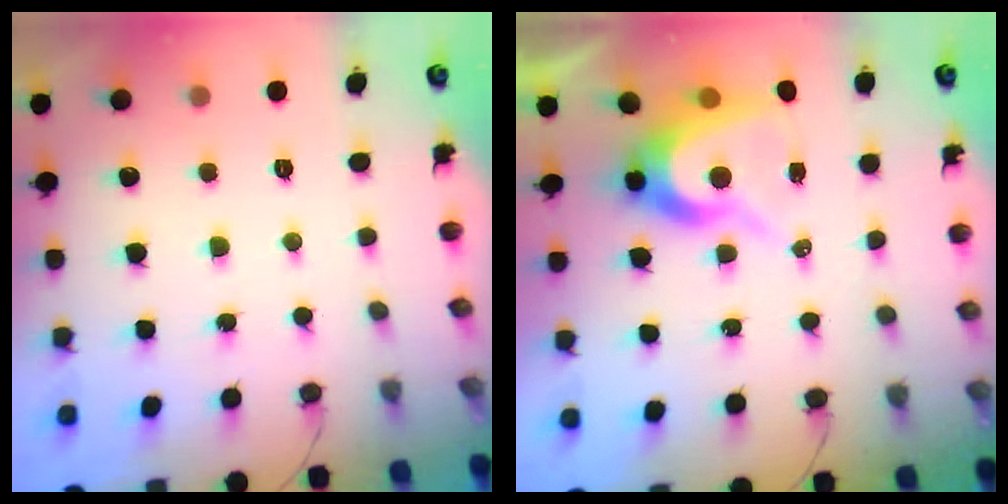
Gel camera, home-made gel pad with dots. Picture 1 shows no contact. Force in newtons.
{"total": 9.0, "press": 9.0, "slide": 0.9}